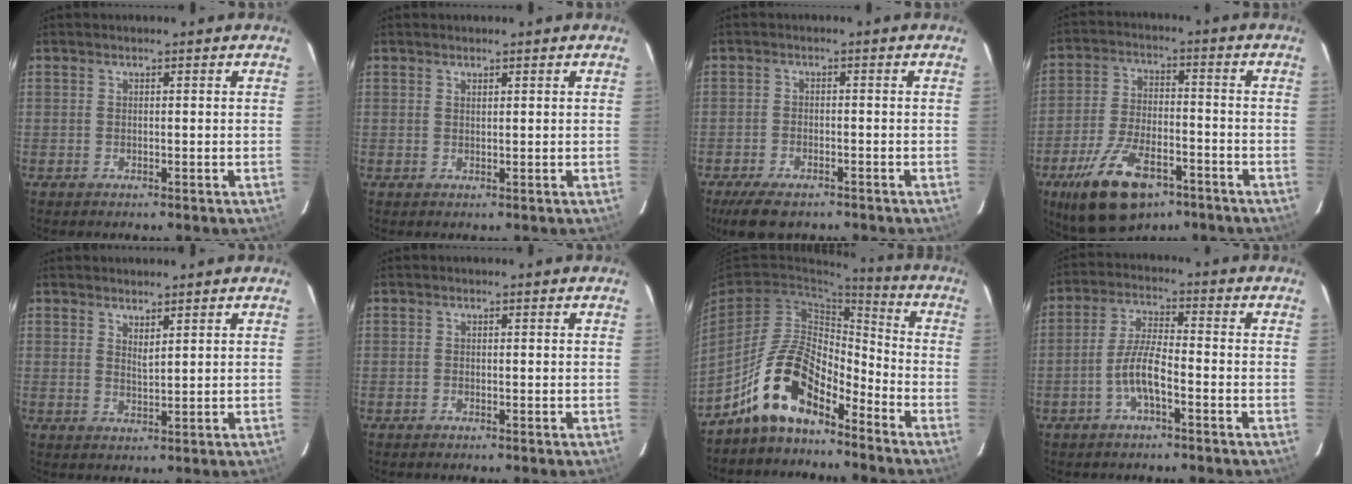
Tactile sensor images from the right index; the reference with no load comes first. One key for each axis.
{"total": 0.6, "fx": 0.5, "fy": 0.2, "fz": 0.2, "tx": -0.004, "ty": 0.001, "tz": 0.010}
{"total": 7.0, "fx": -5.3, "fy": 2.8, "fz": 3.7, "tx": -0.095, "ty": -0.016, "tz": -0.092}
{"total": 16.0, "fx": -9.8, "fy": 7.2, "fz": 10.4, "tx": -0.215, "ty": -0.019, "tz": -0.167}
{"total": 2.3, "fx": 1.9, "fy": 0.4, "fz": 1.3, "tx": -0.022, "ty": -0.002, "tz": 0.032}
{"total": 0.0}
{"total": 12.5, "fx": -9.0, "fy": 4.9, "fz": 7.1, "tx": -0.142, "ty": 0.020, "tz": -0.175}
{"total": 6.1, "fx": -2.9, "fy": 1.2, "fz": 5.2, "tx": -0.111, "ty": 0.007, "tz": -0.055}